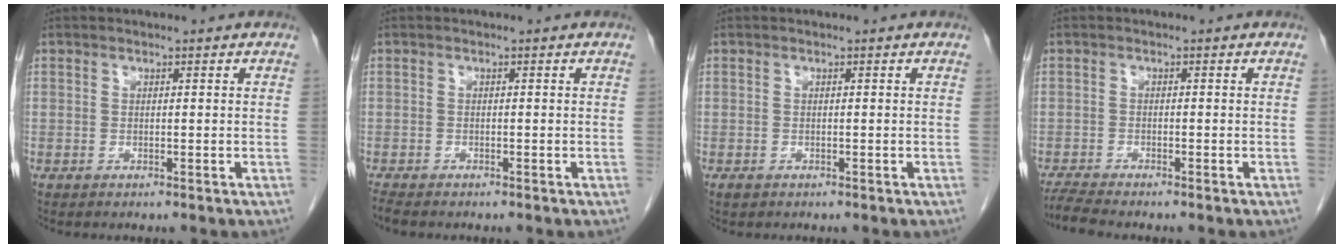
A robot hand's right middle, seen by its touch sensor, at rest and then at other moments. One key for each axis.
{"total": 1.9, "fx": -1.7, "fy": 0.5, "fz": 0.8, "tx": -0.023, "ty": -0.007, "tz": -0.025}
{"total": 0.7, "fx": -0.4, "fy": 0.4, "fz": 0.3, "tx": -0.008, "ty": 0.000, "tz": -0.003}
{"total": 3.2, "fx": -3.0, "fy": -0.6, "fz": 1.0, "tx": -0.027, "ty": -0.018, "tz": -0.056}